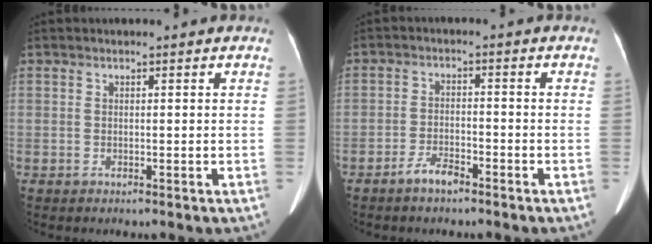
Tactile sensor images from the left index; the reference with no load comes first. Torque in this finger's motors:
{"motor_torque": [0.14, 0.14, 0.01, 0.00]}